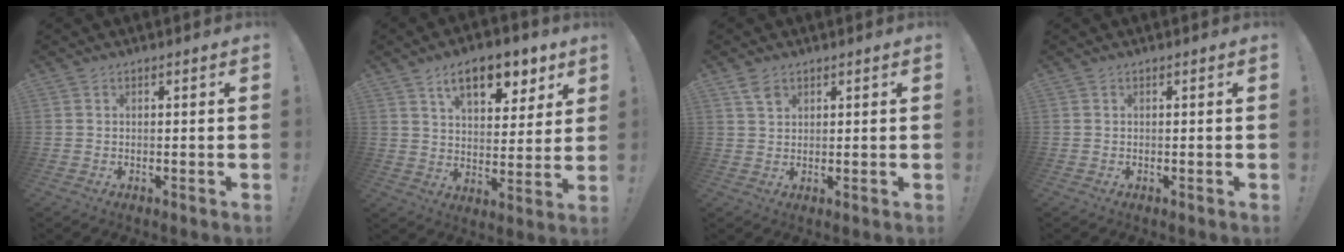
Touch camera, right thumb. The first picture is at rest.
{"total": 13.5, "force": [7.9, 6.6, 8.6], "torque": [-0.115, -0.040, 0.134]}
{"total": 3.1, "force": [2.0, 1.8, 1.7], "torque": [-0.026, -0.006, 0.036]}
{"total": 0.0}